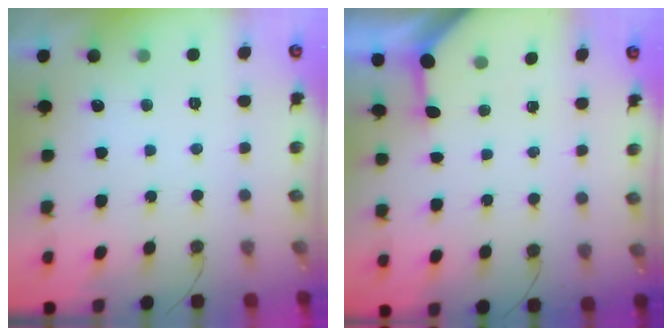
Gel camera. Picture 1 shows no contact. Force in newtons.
{"total": 3.2, "press": 3.2, "slide": 0.4}